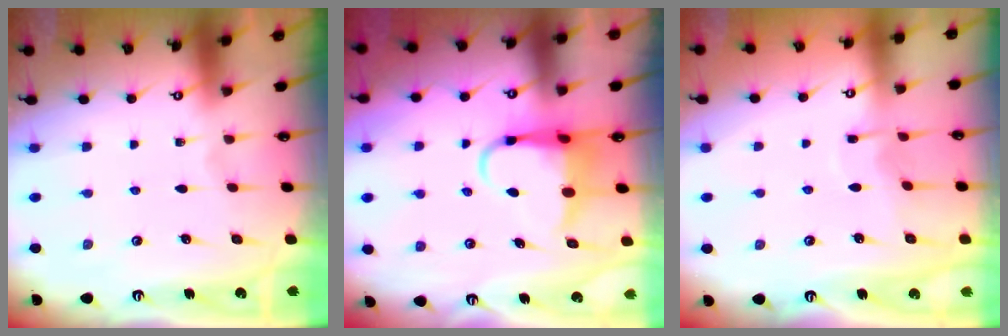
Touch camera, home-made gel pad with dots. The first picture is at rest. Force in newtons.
{"total": 6.6, "press": 6.5, "slide": 1.2}
{"total": 2.9, "press": 2.9, "slide": 0.4}